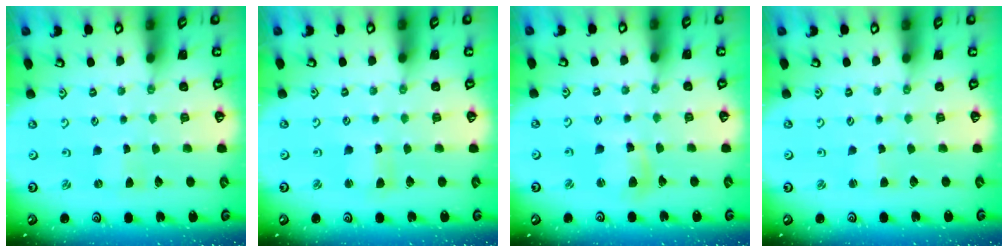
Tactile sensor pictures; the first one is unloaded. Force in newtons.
{"total": 2.2, "press": 2.2, "slide": 0.3}
{"total": 7.2, "press": 7.1, "slide": 1.2}
{"total": 0.7, "press": 0.7, "slide": 0.1}